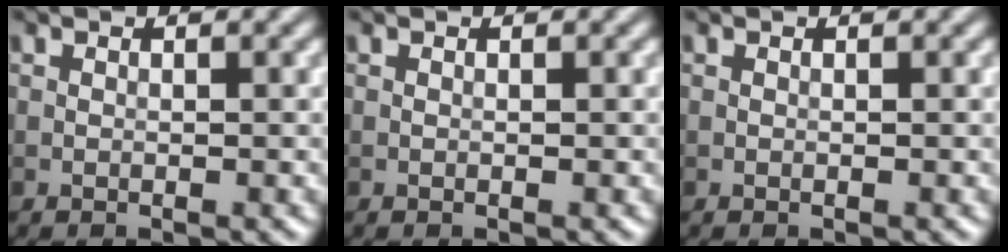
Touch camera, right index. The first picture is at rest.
{"total": 0.0}
{"total": 0.0}